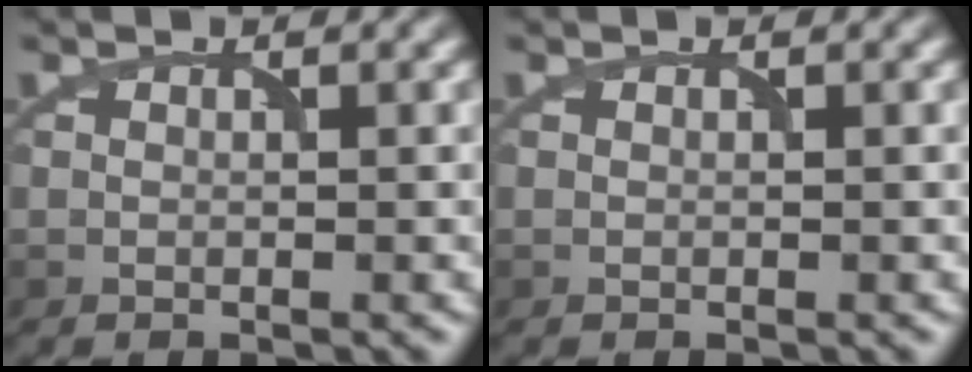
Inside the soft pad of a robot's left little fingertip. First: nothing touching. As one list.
[{"total": 0.0}]